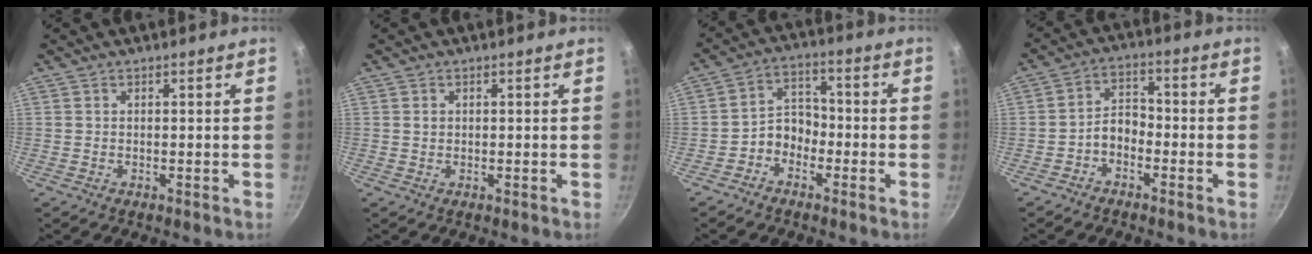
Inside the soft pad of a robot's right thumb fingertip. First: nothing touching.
{"total": 0.9, "force": [0.2, 0.7, 0.4], "torque": [-0.005, 0.001, 0.004]}
{"total": 6.2, "force": [-2.7, 4.7, 2.9], "torque": [-0.025, 0.036, -0.061]}
{"total": 5.1, "force": [-2.3, 3.5, 3.1], "torque": [-0.041, 0.030, -0.052]}